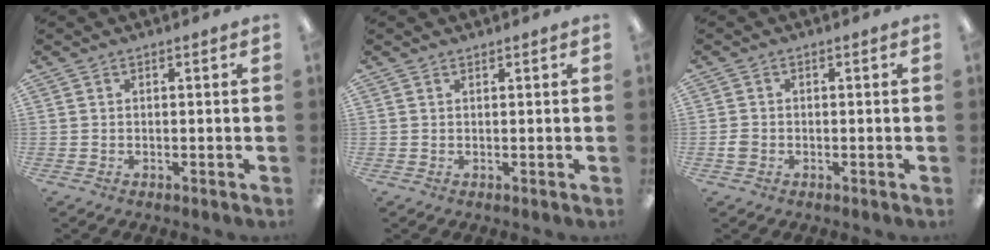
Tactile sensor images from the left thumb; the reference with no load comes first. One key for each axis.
{"total": 0.7, "fx": 0.7, "fy": 0.2, "fz": 0.0, "tx": -0.001, "ty": 0.000, "tz": 0.013}
{"total": 1.8, "fx": -0.4, "fy": 1.5, "fz": 0.9, "tx": -0.015, "ty": 0.003, "tz": -0.008}